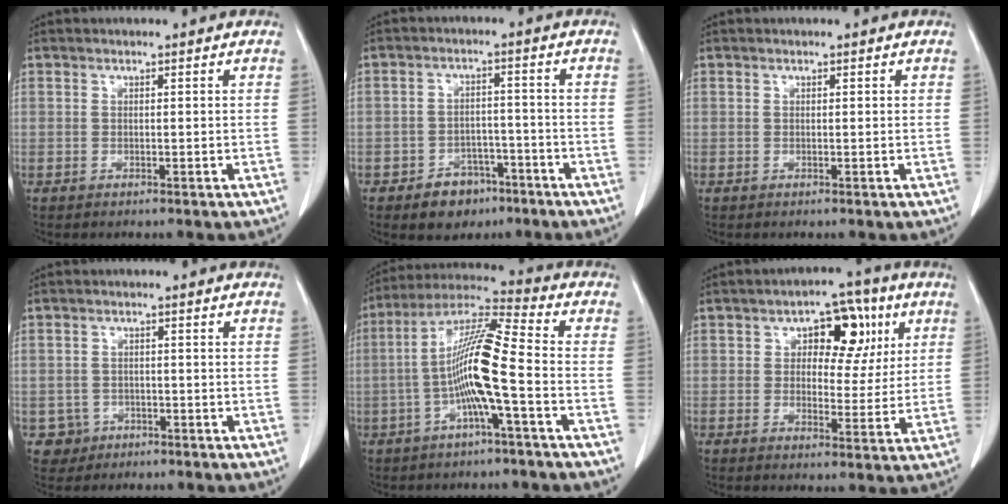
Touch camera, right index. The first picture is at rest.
{"total": 5.8, "force": [-3.7, 3.9, 2.2], "torque": [-0.031, 0.010, -0.050]}
{"total": 0.0}
{"total": 3.1, "force": [-1.2, 2.9, -0.2], "torque": [0.010, 0.013, -0.018]}
{"total": 12.0, "force": [-2.5, 0.0, 11.7], "torque": [-0.230, 0.016, -0.056]}
{"total": 9.2, "force": [3.4, 5.2, 6.8], "torque": [-0.078, 0.025, 0.046]}